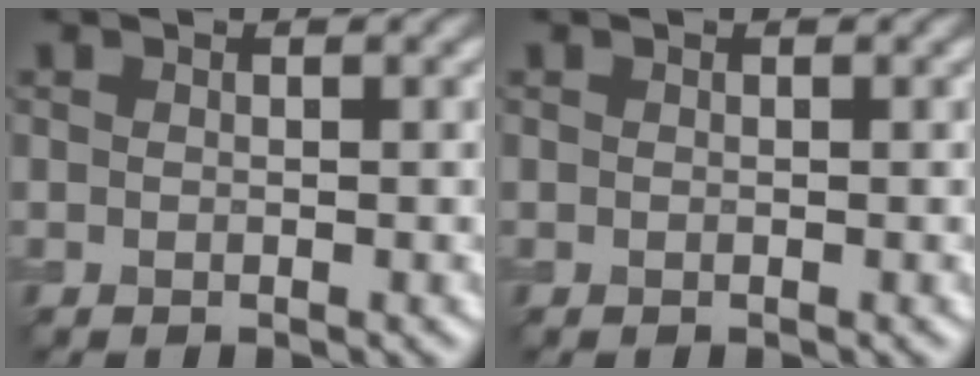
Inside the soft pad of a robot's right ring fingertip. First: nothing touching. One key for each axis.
{"total": 0.0}